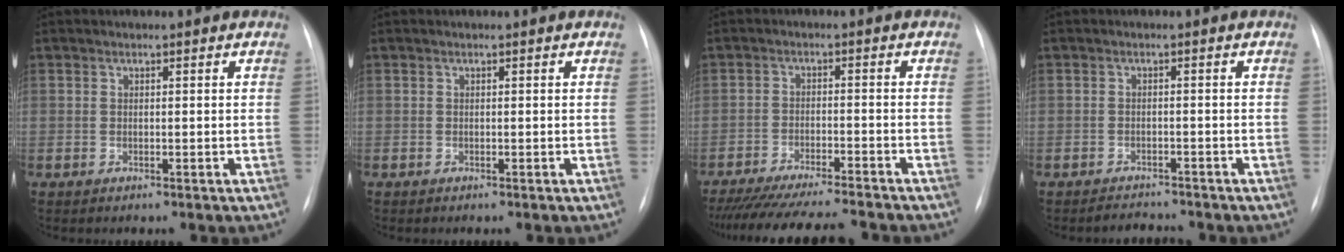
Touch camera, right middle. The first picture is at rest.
{"total": 0.0}
{"total": 16.7, "force": [-15.0, 1.1, 7.1], "torque": [-0.123, -0.033, -0.217]}
{"total": 2.3, "force": [-2.3, 0.5, -0.2], "torque": [0.002, -0.007, -0.031]}